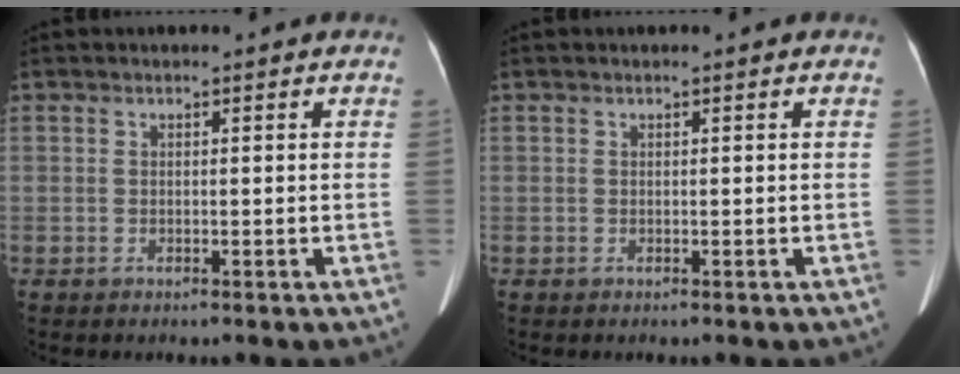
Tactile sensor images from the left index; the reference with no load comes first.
{"total": 0.0}